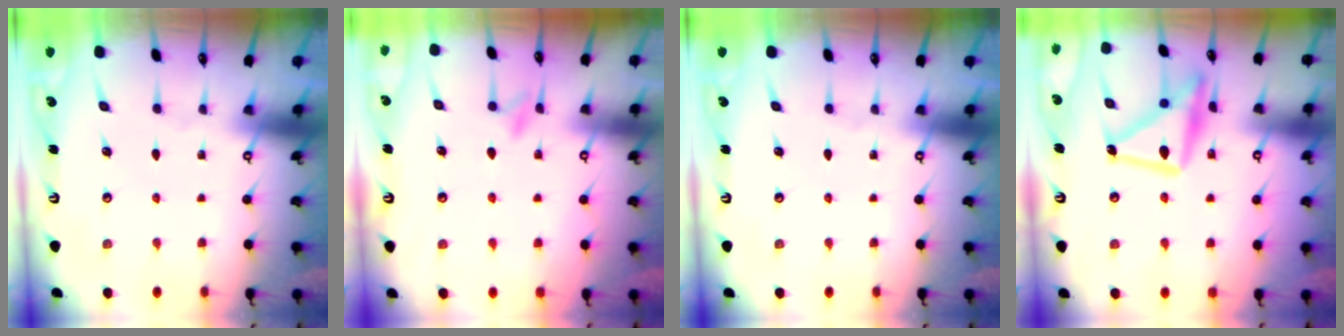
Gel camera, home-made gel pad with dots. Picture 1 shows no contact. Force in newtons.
{"total": 7.3, "press": 7.2, "slide": 0.7}
{"total": 0.0}
{"total": 17.7, "press": 17.6, "slide": 1.1}